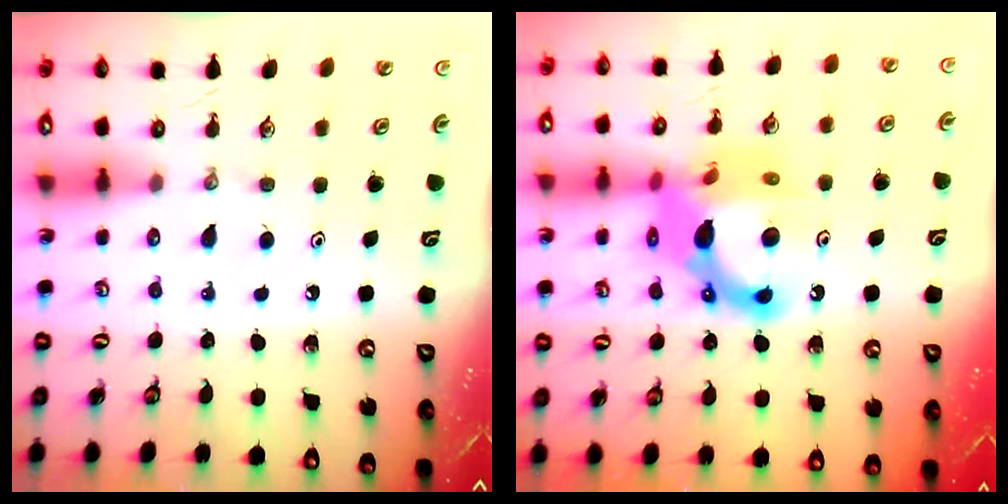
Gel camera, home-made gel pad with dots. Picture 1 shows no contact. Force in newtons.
{"total": 15.8, "press": 15.8, "slide": 1.3}